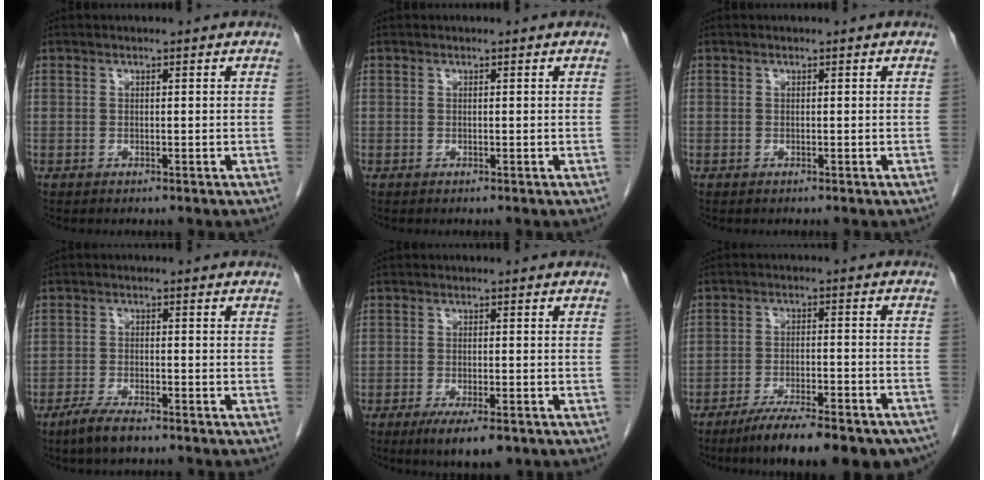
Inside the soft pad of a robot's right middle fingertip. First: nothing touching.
{"total": 0.0}
{"total": 0.0}
{"total": 4.4, "force": [-3.3, 0.8, 2.8], "torque": [-0.062, -0.008, -0.061]}
{"total": 6.2, "force": [-4.0, 1.5, 4.5], "torque": [-0.069, -0.013, -0.058]}
{"total": 18.1, "force": [-14.7, 3.4, 10.0], "torque": [-0.098, 0.004, -0.204]}